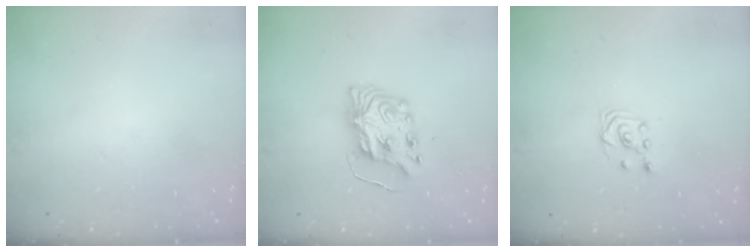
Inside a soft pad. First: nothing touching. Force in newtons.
{"total": 8.2, "press": 8.2, "slide": 0.6}
{"total": 2.5, "press": 2.2, "slide": 1.2}